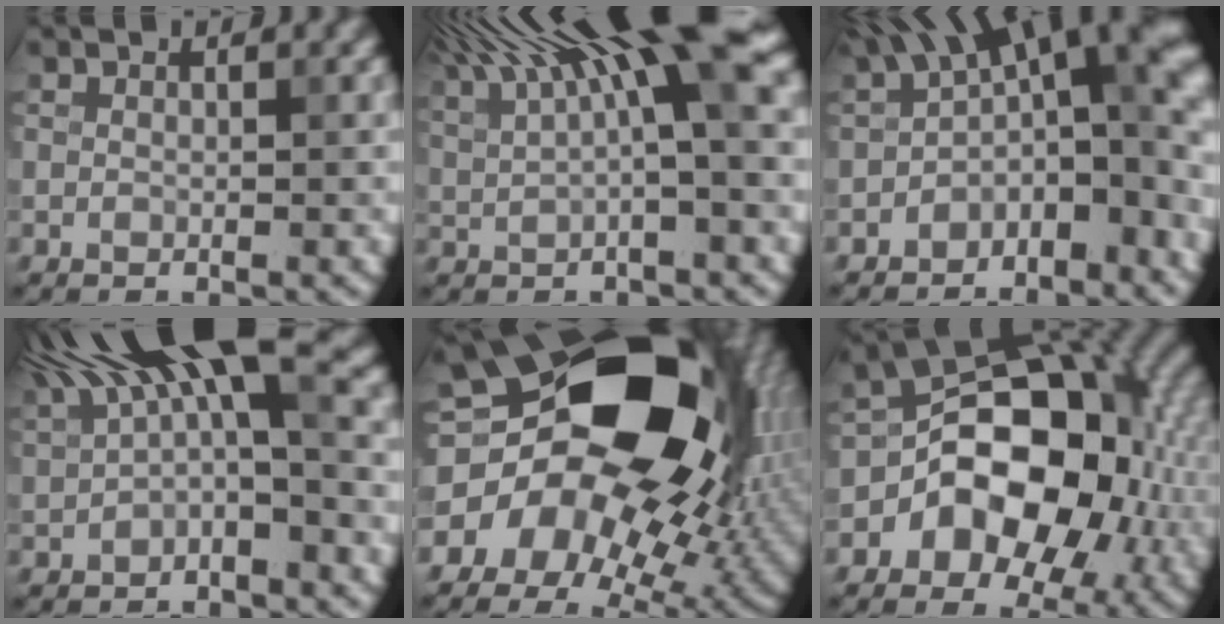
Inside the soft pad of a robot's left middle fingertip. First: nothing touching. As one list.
[{"total": 10.7, "force": [5.4, 2.2, 9.0], "torque": [-0.144, 0.014, 0.091]}, {"total": 11.0, "force": [-0.6, 5.9, 9.3], "torque": [-0.107, 0.016, -0.023]}, {"total": 9.2, "force": [3.3, 3.2, 8.0], "torque": [-0.135, 0.018, 0.042]}, {"total": 19.5, "force": [1.4, 13.6, 13.9], "torque": [-0.216, -0.014, 0.052]}, {"total": 11.9, "force": [-1.9, 8.1, 8.4], "torque": [-0.104, 0.010, -0.040]}]